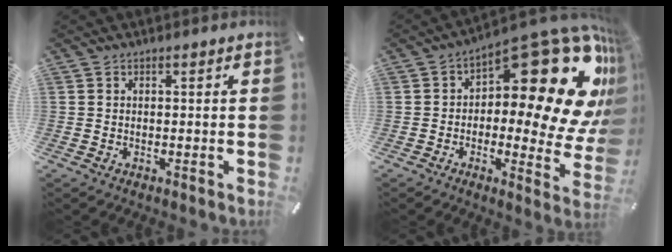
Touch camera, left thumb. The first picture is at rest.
{"total": 25.3, "force": [11.0, 11.6, 19.6], "torque": [-0.218, -0.106, 0.186]}